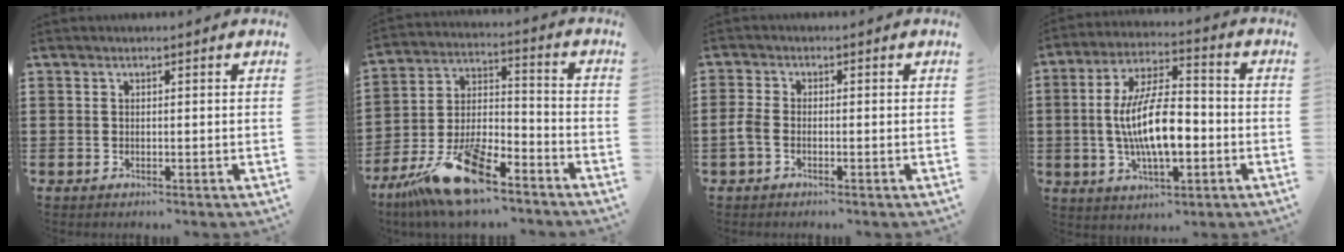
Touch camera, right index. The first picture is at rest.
{"total": 16.1, "force": [-12.1, 4.8, 9.4], "torque": [-0.179, 0.042, -0.217]}
{"total": 1.9, "force": [-0.9, 0.8, 1.5], "torque": [-0.042, -0.005, -0.020]}
{"total": 12.0, "force": [-1.8, 4.4, 11.0], "torque": [-0.230, -0.003, -0.035]}